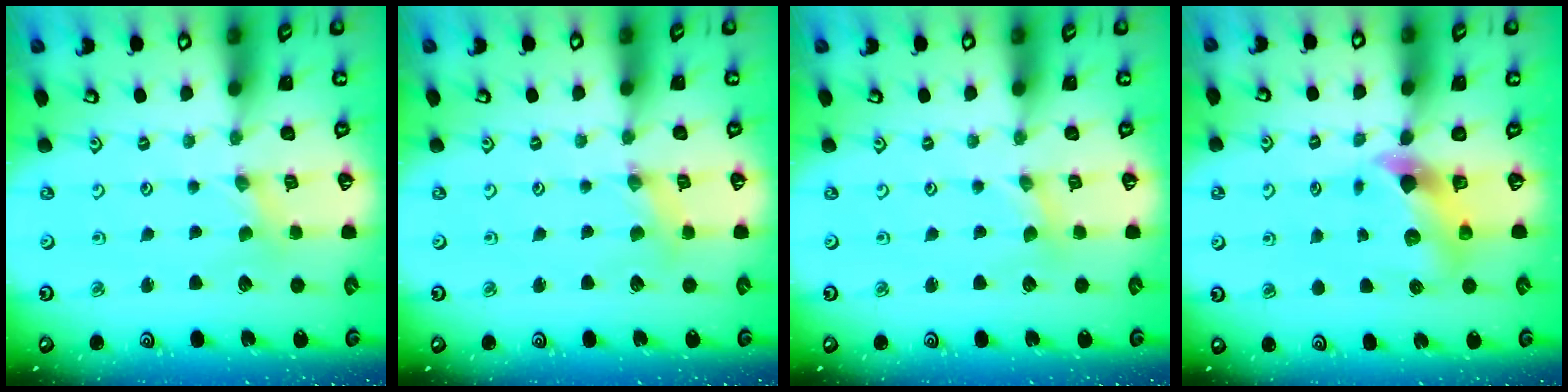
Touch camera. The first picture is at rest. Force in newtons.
{"total": 1.3, "press": 1.3, "slide": 0.4}
{"total": 0.8, "press": 0.8, "slide": 0.2}
{"total": 7.5, "press": 7.5, "slide": 0.7}